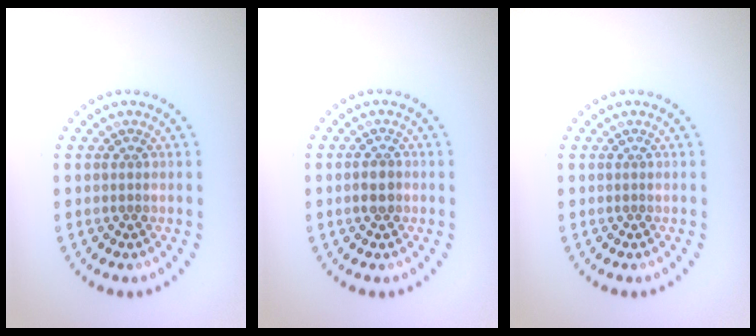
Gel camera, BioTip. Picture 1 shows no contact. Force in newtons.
{"total": 1.7, "press": 1.7, "slide": 0.5}
{"total": 0.0}